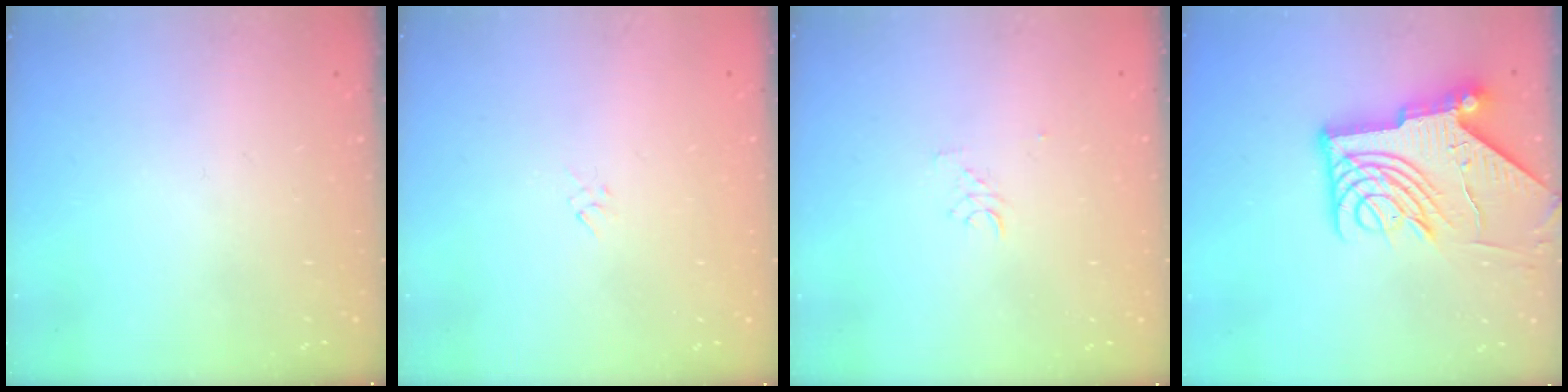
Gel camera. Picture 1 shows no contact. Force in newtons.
{"total": 2.3, "press": 2.2, "slide": 0.6}
{"total": 2.6, "press": 2.6, "slide": 0.1}
{"total": 15.2, "press": 15.1, "slide": 1.5}